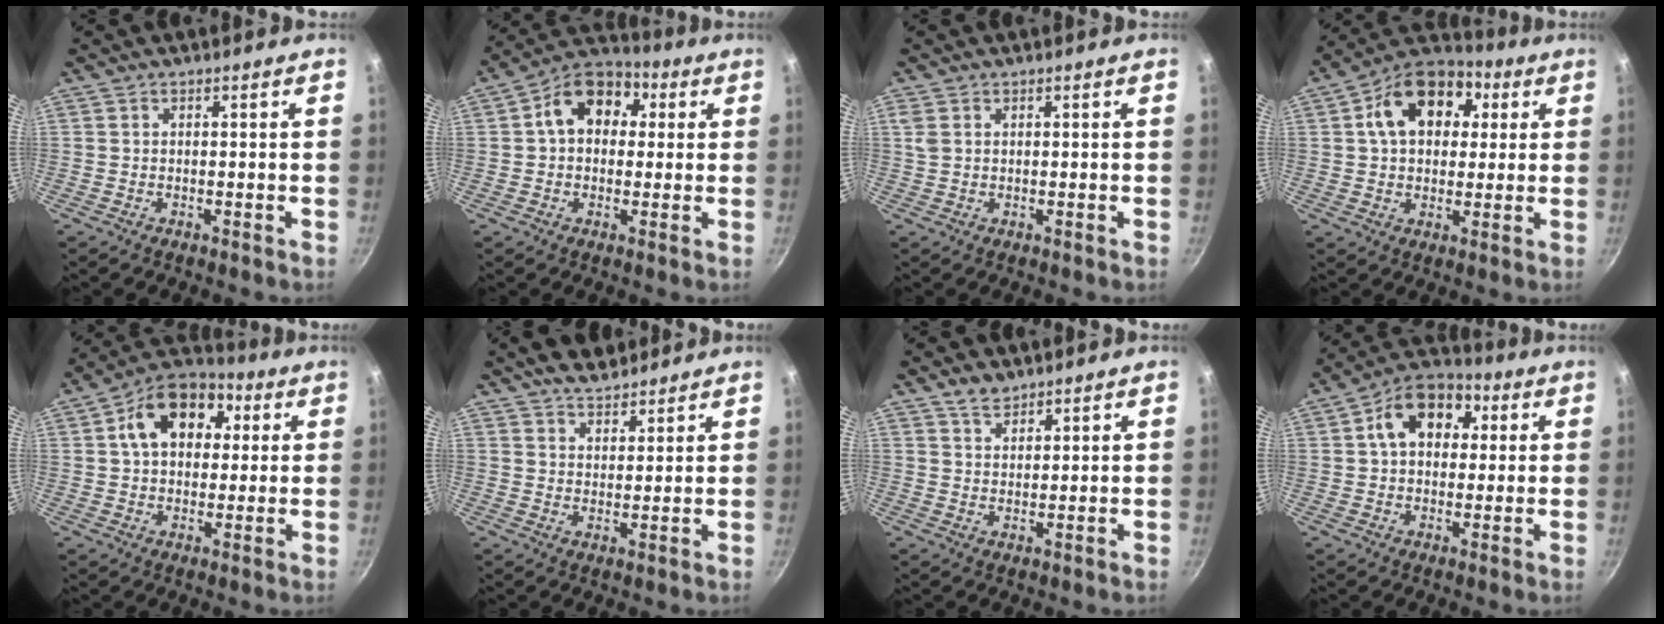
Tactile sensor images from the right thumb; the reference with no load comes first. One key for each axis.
{"total": 12.2, "fx": 2.6, "fy": 9.1, "fz": 7.6, "tx": -0.082, "ty": 0.027, "tz": 0.021}
{"total": 1.9, "fx": 0.8, "fy": 1.4, "fz": 1.1, "tx": -0.022, "ty": 0.003, "tz": 0.018}
{"total": 16.3, "fx": 4.4, "fy": 11.6, "fz": 10.6, "tx": -0.146, "ty": 0.020, "tz": 0.054}
{"total": 14.9, "fx": 3.8, "fy": 10.6, "fz": 9.7, "tx": -0.123, "ty": 0.020, "tz": 0.042}
{"total": 6.5, "fx": 5.5, "fy": 2.8, "fz": 2.0, "tx": -0.011, "ty": -0.022, "tz": 0.092}
{"total": 3.2, "fx": 2.6, "fy": 1.6, "fz": 1.0, "tx": -0.010, "ty": -0.015, "tz": 0.049}
{"total": 12.9, "fx": 3.2, "fy": 9.2, "fz": 8.4, "tx": -0.096, "ty": 0.020, "tz": 0.031}